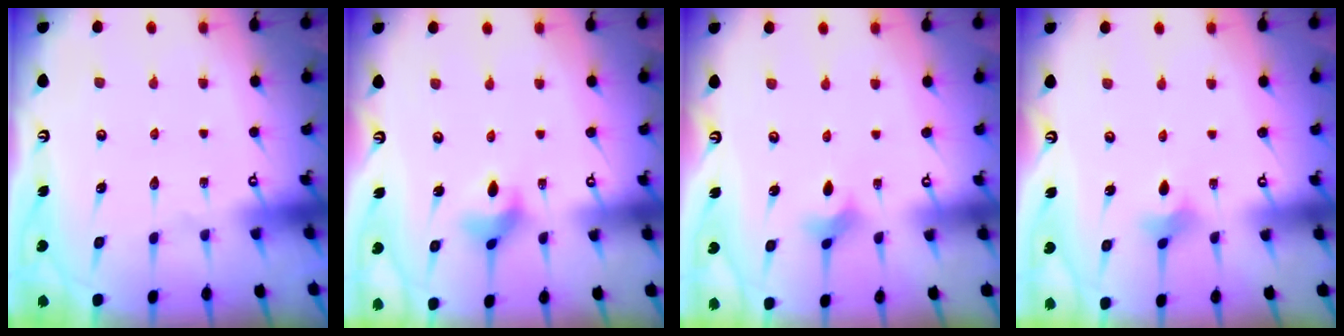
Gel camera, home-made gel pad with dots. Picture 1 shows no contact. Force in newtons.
{"total": 3.8, "press": 3.8, "slide": 0.6}
{"total": 2.7, "press": 2.6, "slide": 0.7}
{"total": 3.6, "press": 3.6, "slide": 0.6}